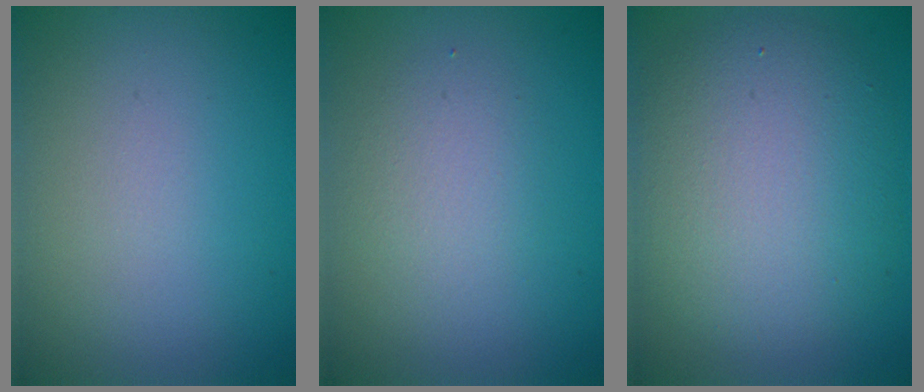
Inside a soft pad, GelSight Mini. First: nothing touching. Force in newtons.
{"total": 2.0, "press": 2.0, "slide": 0.1}
{"total": 7.3, "press": 7.3, "slide": 0.4}